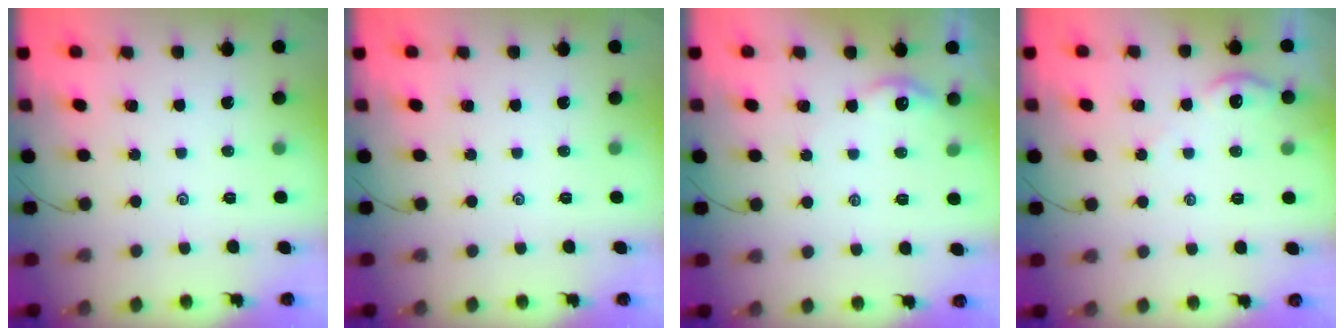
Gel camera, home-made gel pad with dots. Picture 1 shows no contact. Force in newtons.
{"total": 0.0}
{"total": 4.5, "press": 4.5, "slide": 0.5}
{"total": 2.2, "press": 2.2, "slide": 0.4}